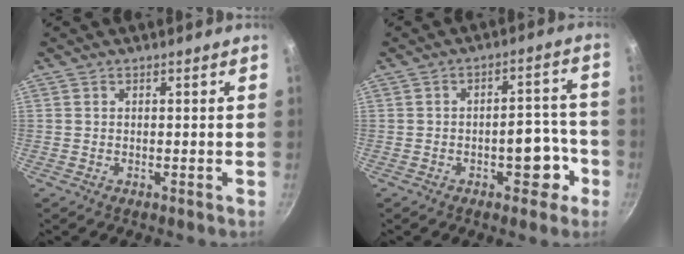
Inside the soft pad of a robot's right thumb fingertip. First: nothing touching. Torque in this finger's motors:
{"motor_torque": [1.25, 1.02, 1.18, -0.77, 0.28]}